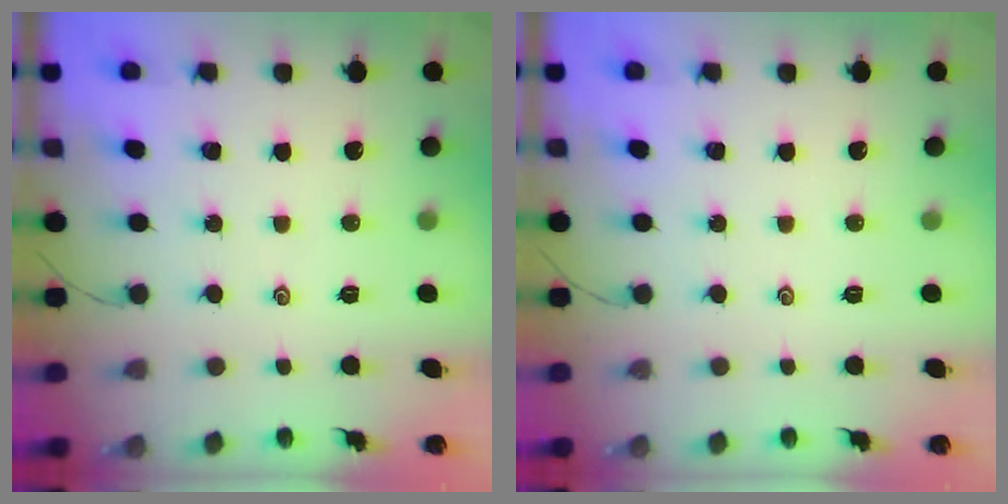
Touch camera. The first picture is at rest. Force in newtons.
{"total": 0.0}